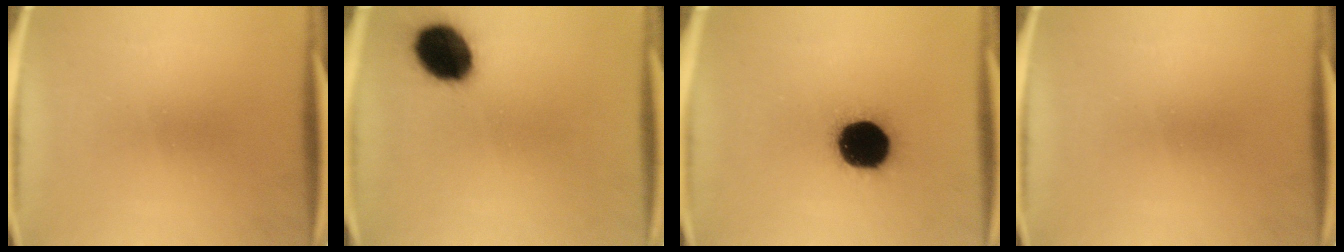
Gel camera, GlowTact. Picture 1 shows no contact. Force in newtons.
{"total": 13.8}
{"total": 19.3}
{"total": 0.0}